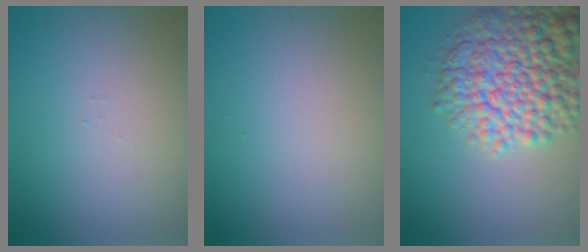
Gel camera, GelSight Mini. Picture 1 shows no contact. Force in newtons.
{"total": 0.0}
{"total": 9.5, "press": 9.4, "slide": 0.4}